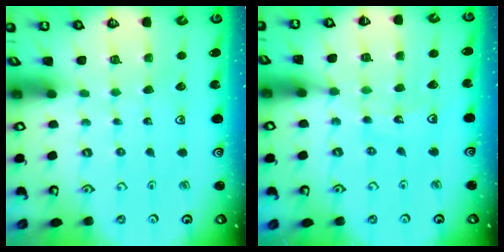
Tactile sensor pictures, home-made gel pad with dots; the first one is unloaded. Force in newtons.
{"total": 11.0, "press": 10.6, "slide": 3.2}